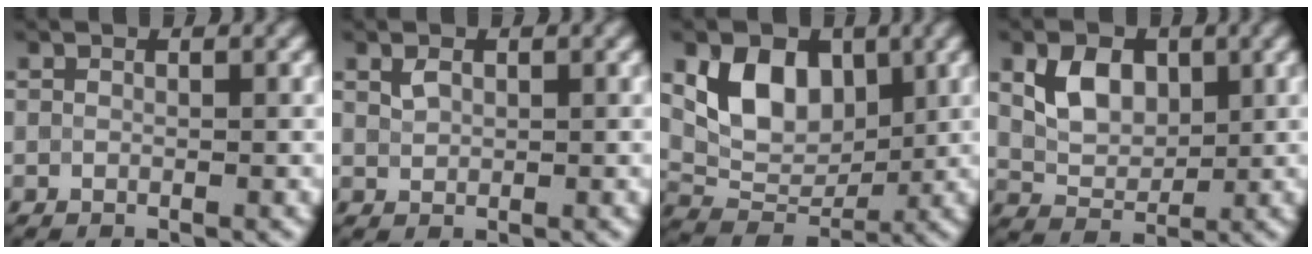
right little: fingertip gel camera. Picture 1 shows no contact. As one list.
[{"total": 1.1, "force": [0.6, 0.7, 0.6], "torque": [-0.014, 0.000, 0.015]}, {"total": 6.3, "force": [2.1, 4.3, 4.0], "torque": [-0.064, -0.007, 0.037]}, {"total": 4.3, "force": [1.4, 3.0, 2.7], "torque": [-0.053, -0.003, 0.026]}]